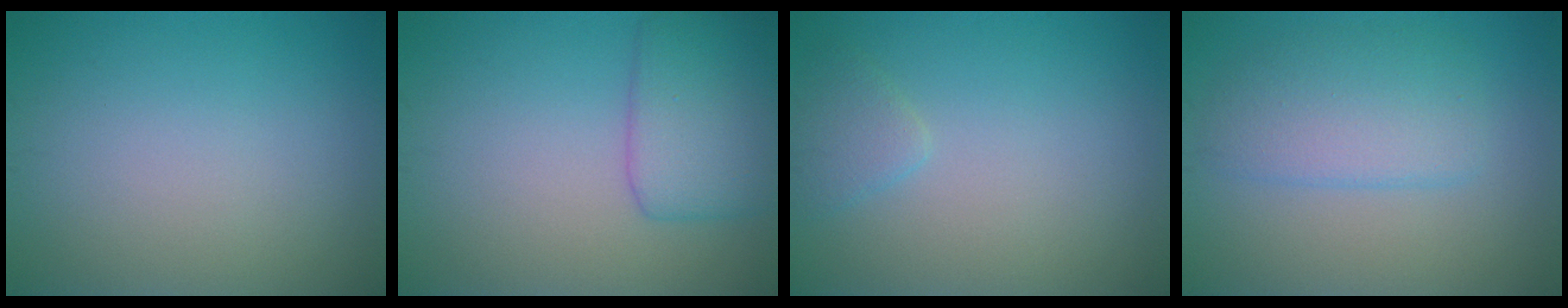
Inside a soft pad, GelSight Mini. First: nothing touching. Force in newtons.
{"total": 4.6, "press": 4.6, "slide": 0.2}
{"total": 1.5, "press": 1.5, "slide": 0.2}
{"total": 4.0, "press": 4.0, "slide": 0.4}